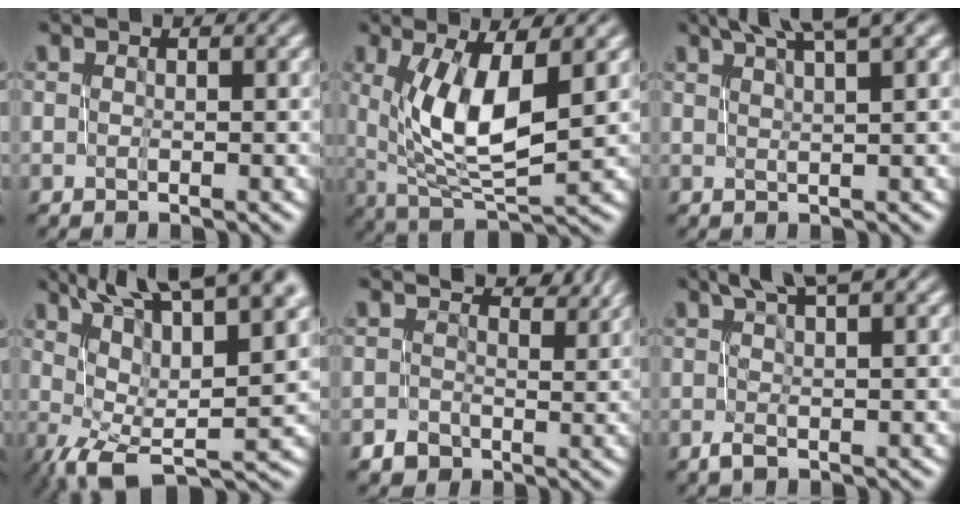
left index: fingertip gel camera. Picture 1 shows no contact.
{"total": 7.5, "force": [1.4, 2.8, 6.8], "torque": [-0.123, -0.011, 0.033]}
{"total": 5.2, "force": [3.4, 0.6, 3.8], "torque": [-0.044, 0.013, 0.055]}
{"total": 13.3, "force": [4.8, 5.6, 11.0], "torque": [-0.165, 0.018, 0.087]}
{"total": 3.2, "force": [1.1, 2.7, 1.1], "torque": [-0.012, -0.001, 0.010]}
{"total": 3.8, "force": [1.7, 1.0, 3.3], "torque": [-0.053, 0.008, 0.022]}